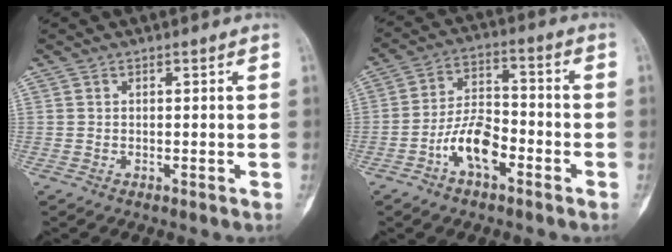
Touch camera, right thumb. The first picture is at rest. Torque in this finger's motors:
{"motor_torque": [1.55, 1.20, 1.01, -0.80, 0.06]}